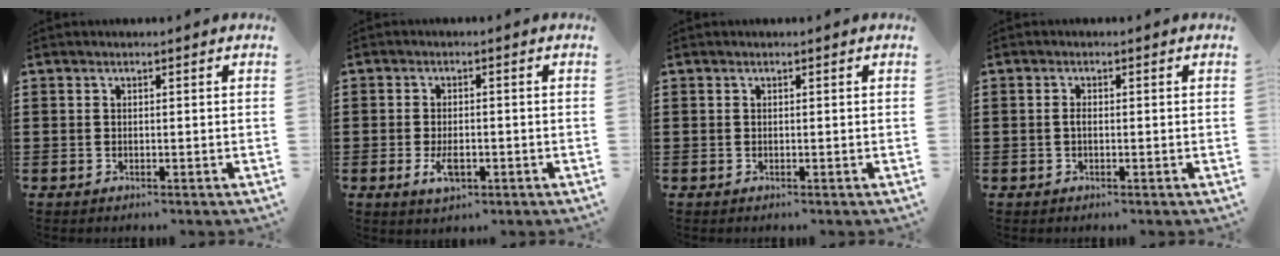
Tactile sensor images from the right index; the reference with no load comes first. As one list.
[{"total": 3.6, "force": [-1.2, 1.7, 2.9], "torque": [-0.065, -0.003, -0.024]}, {"total": 0.0}, {"total": 1.1, "force": [-0.2, 0.4, 1.0], "torque": [-0.019, -0.002, -0.004]}]